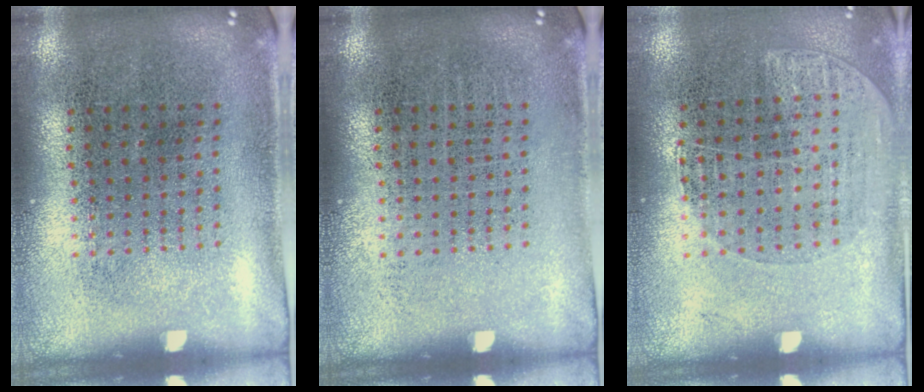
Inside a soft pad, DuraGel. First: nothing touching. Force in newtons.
{"total": 0.0}
{"total": 1.1, "press": 0.9, "slide": 0.5}